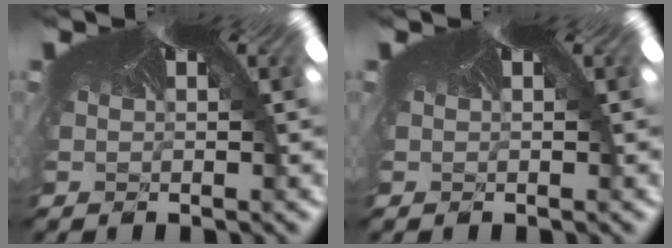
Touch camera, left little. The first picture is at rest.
{"total": 0.0}